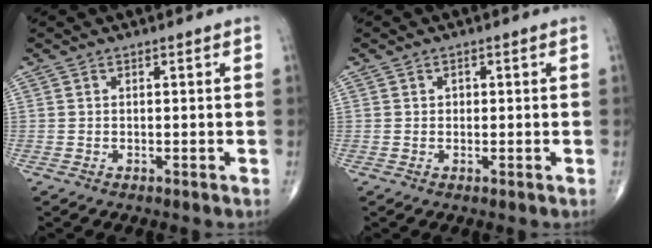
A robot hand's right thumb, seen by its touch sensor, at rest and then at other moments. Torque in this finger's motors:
{"motor_torque": [-0.05, 0.00, 0.09, 0.41, 0.02]}